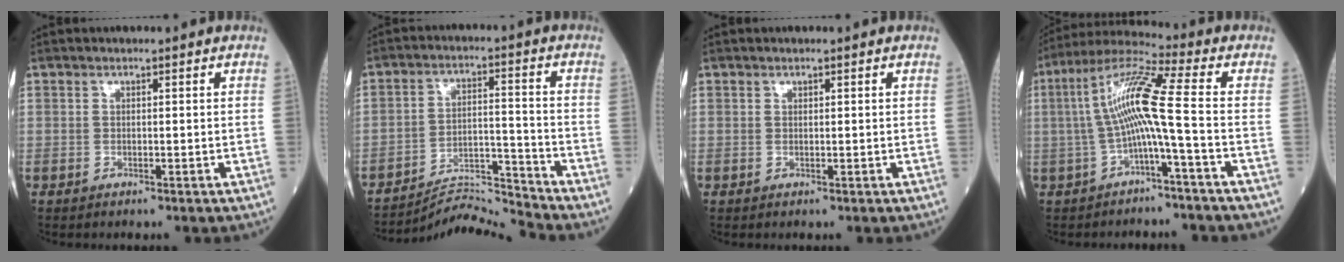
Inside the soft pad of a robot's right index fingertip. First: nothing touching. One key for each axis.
{"total": 8.1, "fx": -7.4, "fy": -2.8, "fz": -1.5, "tx": 0.012, "ty": 0.017, "tz": -0.131}
{"total": 0.0}
{"total": 9.6, "fx": -1.2, "fy": -0.7, "fz": 9.5, "tx": -0.187, "ty": 0.032, "tz": -0.024}